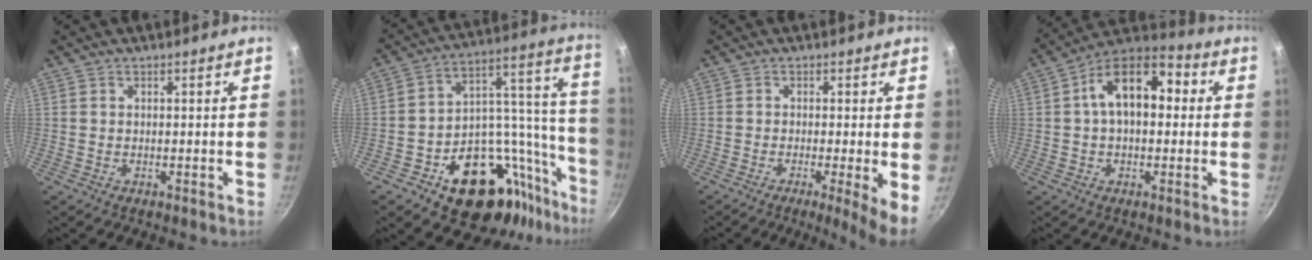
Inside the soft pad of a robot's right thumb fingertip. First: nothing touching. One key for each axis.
{"total": 24.3, "fx": -13.1, "fy": 12.9, "fz": 15.9, "tx": -0.136, "ty": 0.132, "tz": -0.185}
{"total": 6.0, "fx": -1.7, "fy": 0.4, "fz": 5.8, "tx": -0.095, "ty": -0.015, "tz": -0.031}
{"total": 14.4, "fx": 2.2, "fy": 8.5, "fz": 11.5, "tx": -0.167, "ty": 0.039, "tz": 0.024}